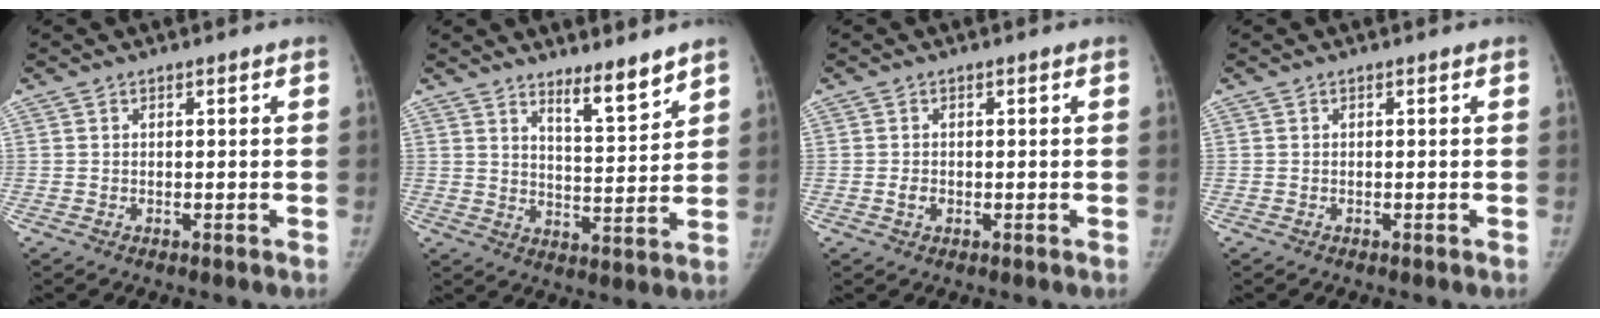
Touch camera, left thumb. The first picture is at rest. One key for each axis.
{"total": 7.4, "fx": 6.0, "fy": 1.3, "fz": 4.2, "tx": -0.057, "ty": -0.058, "tz": 0.101}
{"total": 1.6, "fx": -0.2, "fy": 1.2, "fz": 1.0, "tx": -0.017, "ty": 0.000, "tz": -0.004}
{"total": 0.0}